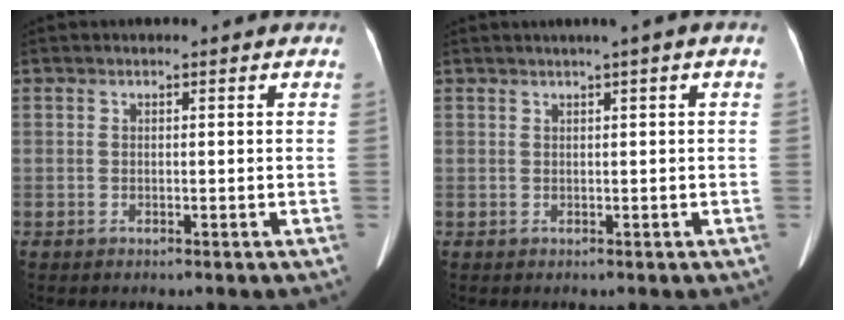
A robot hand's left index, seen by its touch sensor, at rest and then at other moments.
{"total": 1.8, "force": [0.7, -0.3, 1.6], "torque": [-0.026, 0.007, 0.013]}